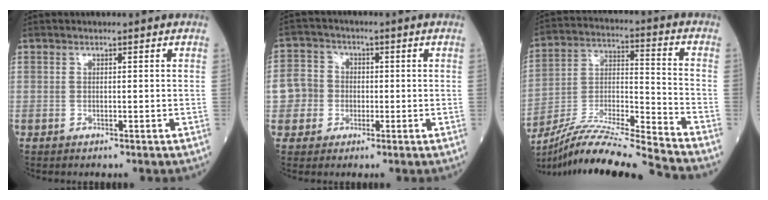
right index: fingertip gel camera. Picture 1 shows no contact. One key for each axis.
{"total": 5.2, "fx": -0.8, "fy": 5.0, "fz": 1.1, "tx": -0.027, "ty": 0.018, "tz": -0.016}
{"total": 19.1, "fx": -17.6, "fy": -2.4, "fz": 7.0, "tx": -0.135, "ty": -0.012, "tz": -0.310}